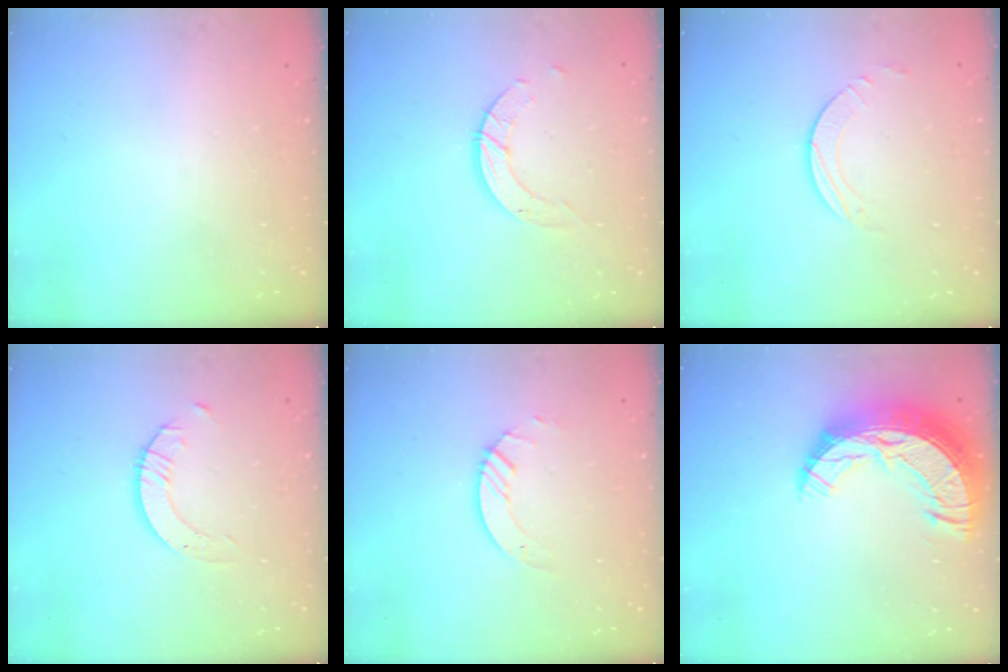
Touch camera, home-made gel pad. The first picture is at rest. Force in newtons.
{"total": 5.9, "press": 5.9, "slide": 0.5}
{"total": 2.2, "press": 2.2, "slide": 0.2}
{"total": 2.4, "press": 2.4, "slide": 0.2}
{"total": 3.8, "press": 3.8, "slide": 0.4}
{"total": 20.7, "press": 20.6, "slide": 1.5}